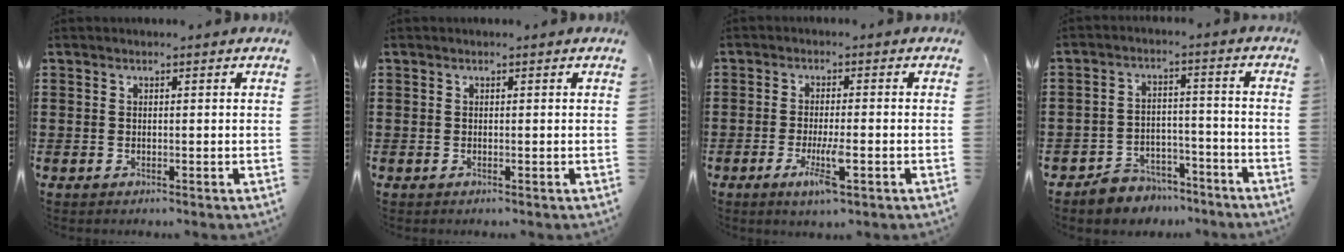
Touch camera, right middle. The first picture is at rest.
{"total": 0.0}
{"total": 5.6, "force": [-2.3, 1.1, 5.0], "torque": [-0.099, -0.011, -0.042]}
{"total": 5.2, "force": [-4.9, 1.6, 0.2], "torque": [-0.003, 0.020, -0.099]}